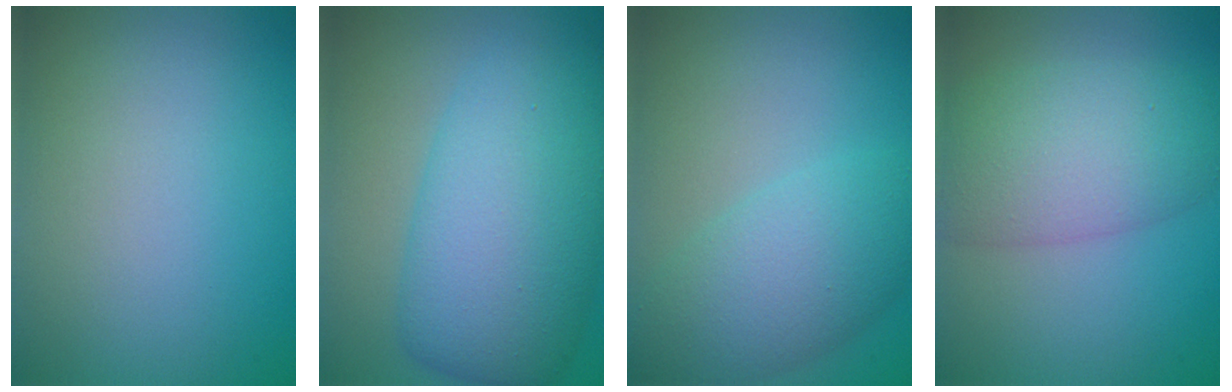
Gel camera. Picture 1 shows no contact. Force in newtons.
{"total": 9.9, "press": 9.9, "slide": 0.3}
{"total": 5.5, "press": 5.5, "slide": 0.1}
{"total": 6.6, "press": 6.6, "slide": 0.4}